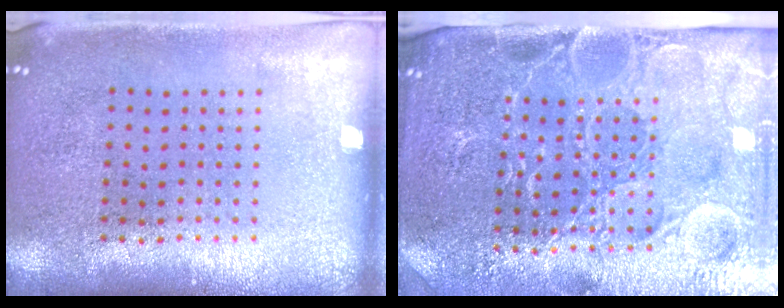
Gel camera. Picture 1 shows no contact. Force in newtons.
{"total": 4.9, "press": 4.5, "slide": 1.9}